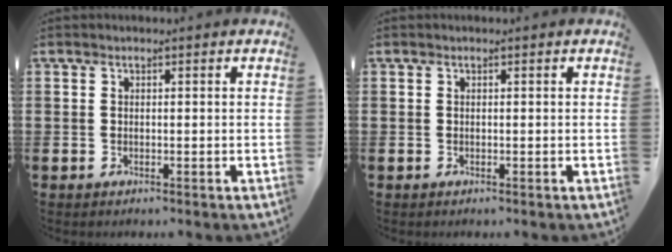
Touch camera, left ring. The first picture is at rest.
{"total": 0.0}